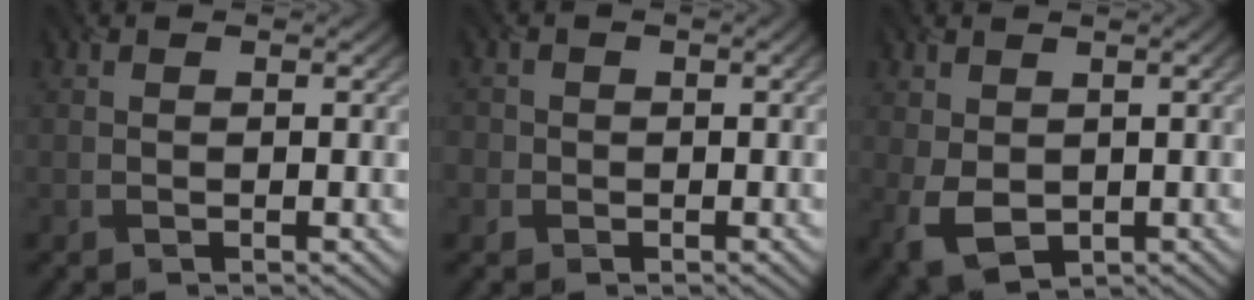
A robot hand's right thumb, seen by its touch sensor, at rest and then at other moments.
{"total": 1.7, "force": [-0.7, 1.5, -0.3], "torque": [0.005, -0.005, -0.016]}
{"total": 4.7, "force": [-0.4, 3.3, 3.4], "torque": [-0.088, -0.011, -0.004]}